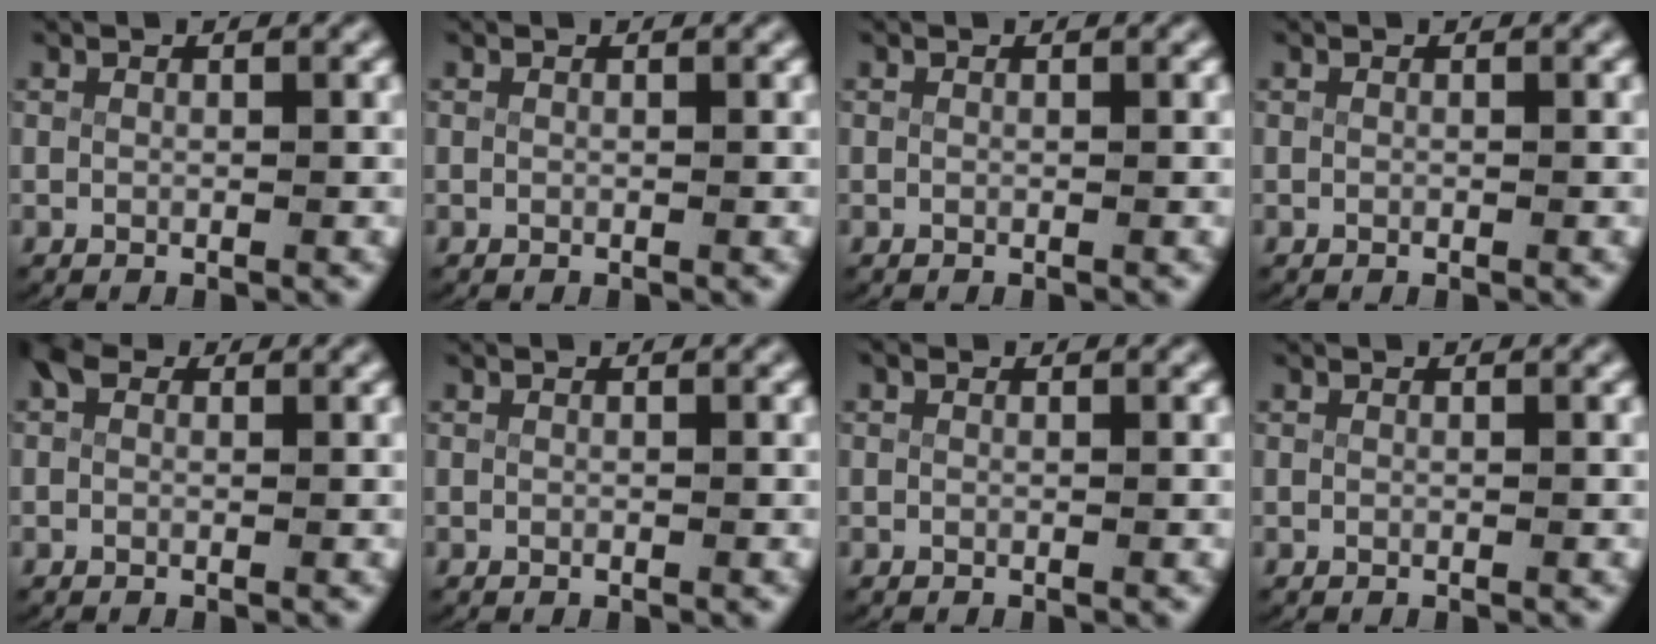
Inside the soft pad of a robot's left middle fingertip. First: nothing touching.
{"total": 0.0}
{"total": 0.0}
{"total": 0.0}
{"total": 1.0, "force": [0.5, 0.6, 0.6], "torque": [-0.016, -0.002, 0.009]}
{"total": 0.0}
{"total": 0.0}
{"total": 0.0}